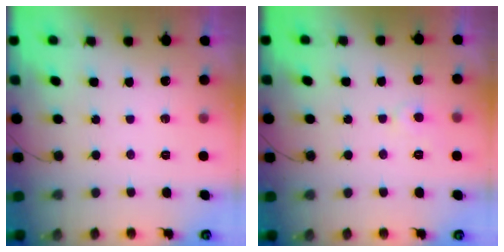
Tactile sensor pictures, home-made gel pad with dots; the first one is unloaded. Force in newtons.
{"total": 3.6, "press": 3.6, "slide": 0.5}